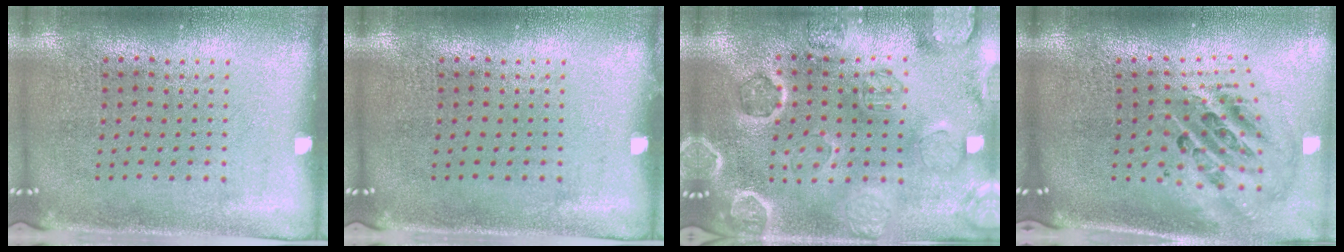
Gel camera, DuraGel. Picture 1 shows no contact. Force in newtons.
{"total": 0.0}
{"total": 2.6, "press": 2.6, "slide": 0.4}
{"total": 2.5, "press": 1.7, "slide": 1.9}